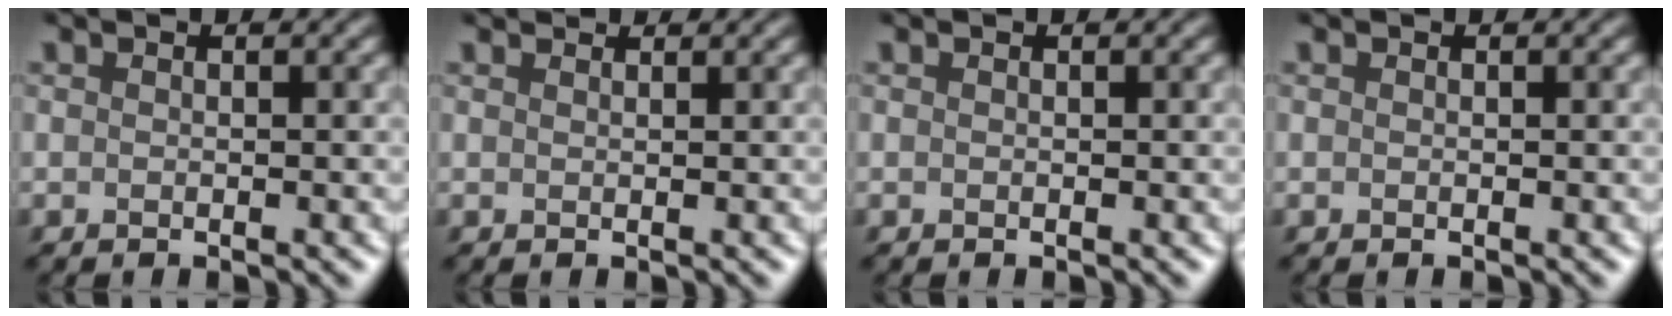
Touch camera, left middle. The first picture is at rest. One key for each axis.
{"total": 1.8, "fx": 1.7, "fy": 0.5, "fz": 0.6, "tx": 0.000, "ty": 0.014, "tz": 0.010}
{"total": 0.0}
{"total": 0.0}